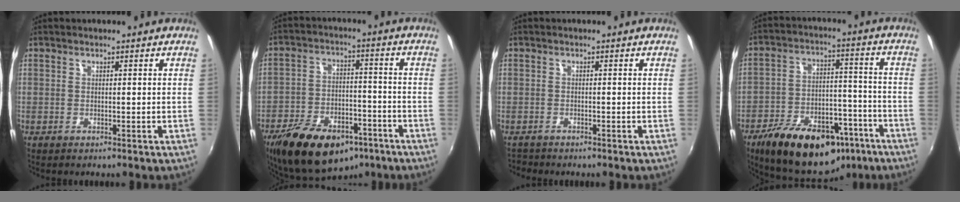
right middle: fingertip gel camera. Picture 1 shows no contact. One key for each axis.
{"total": 20.1, "fx": -12.8, "fy": 10.5, "fz": 11.5, "tx": -0.233, "ty": -0.016, "tz": -0.193}
{"total": 1.8, "fx": -1.7, "fy": 0.6, "fz": 0.2, "tx": -0.011, "ty": -0.008, "tz": -0.030}
{"total": 23.1, "fx": -15.1, "fy": 11.6, "fz": 13.1, "tx": -0.239, "ty": 0.005, "tz": -0.213}